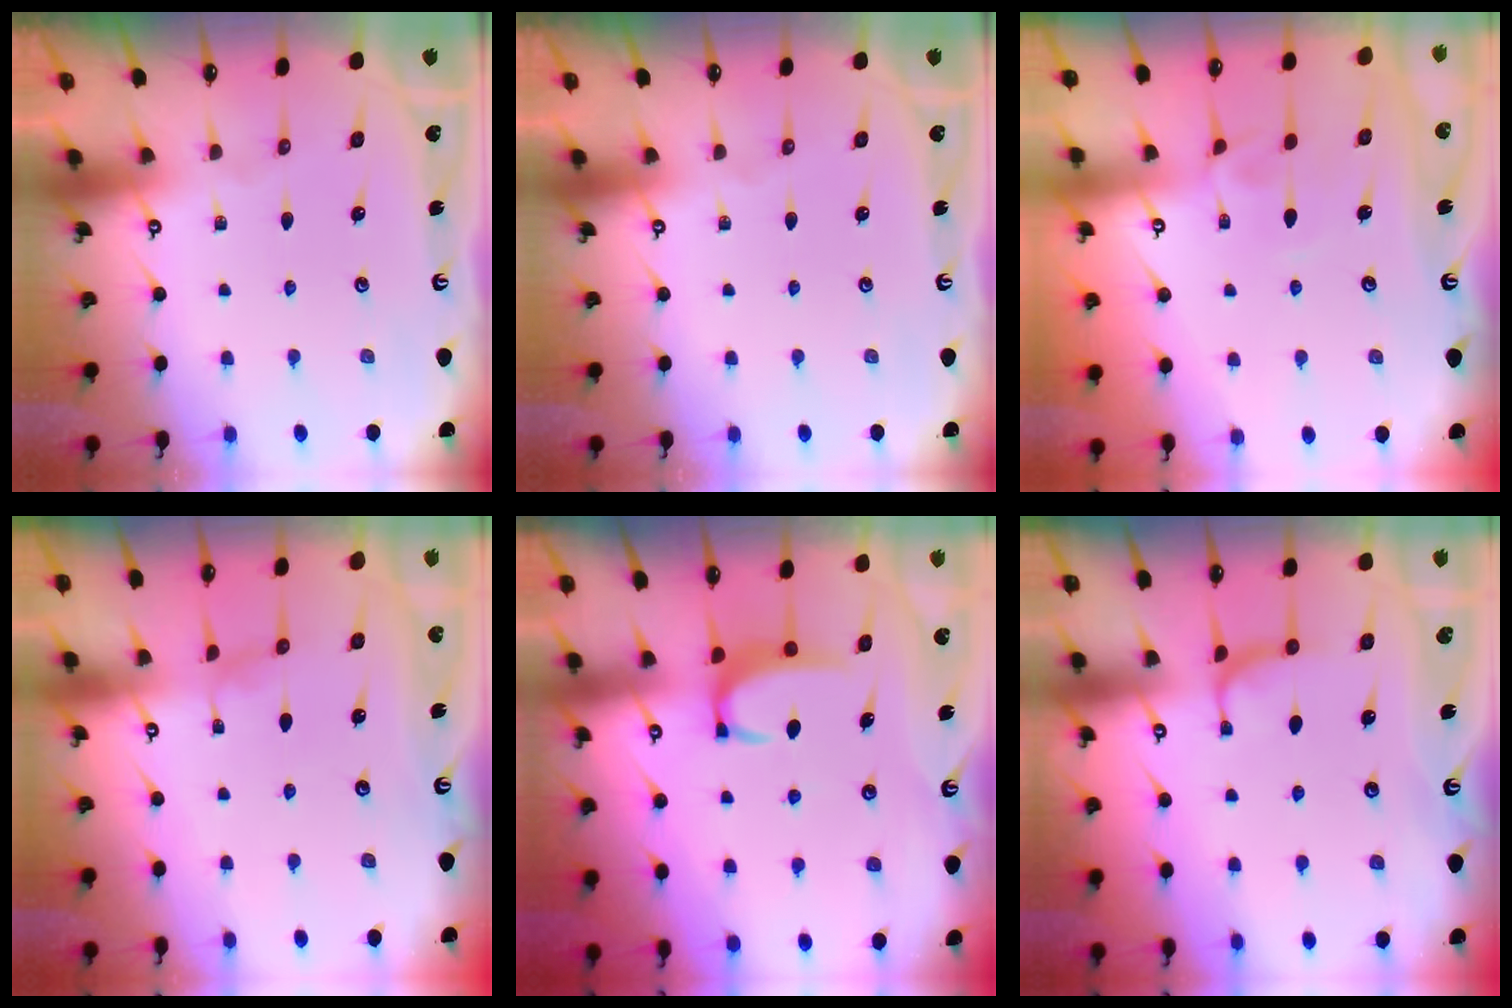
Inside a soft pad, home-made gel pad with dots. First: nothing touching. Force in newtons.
{"total": 0.0}
{"total": 0.9, "press": 0.2, "slide": 0.8}
{"total": 1.5, "press": 1.4, "slide": 0.3}
{"total": 3.4, "press": 3.4, "slide": 0.4}
{"total": 1.0, "press": 0.9, "slide": 0.5}